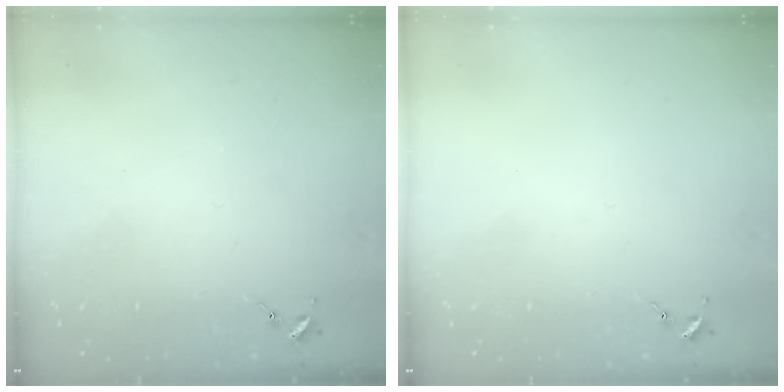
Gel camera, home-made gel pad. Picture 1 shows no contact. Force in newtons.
{"total": 0.0}